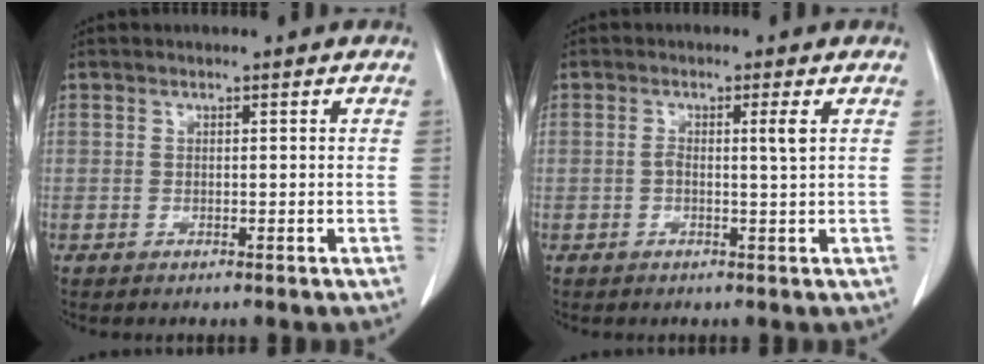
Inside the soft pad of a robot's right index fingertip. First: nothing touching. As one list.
[{"total": 2.3, "force": [0.3, -0.3, 2.2], "torque": [-0.047, 0.002, 0.008]}]